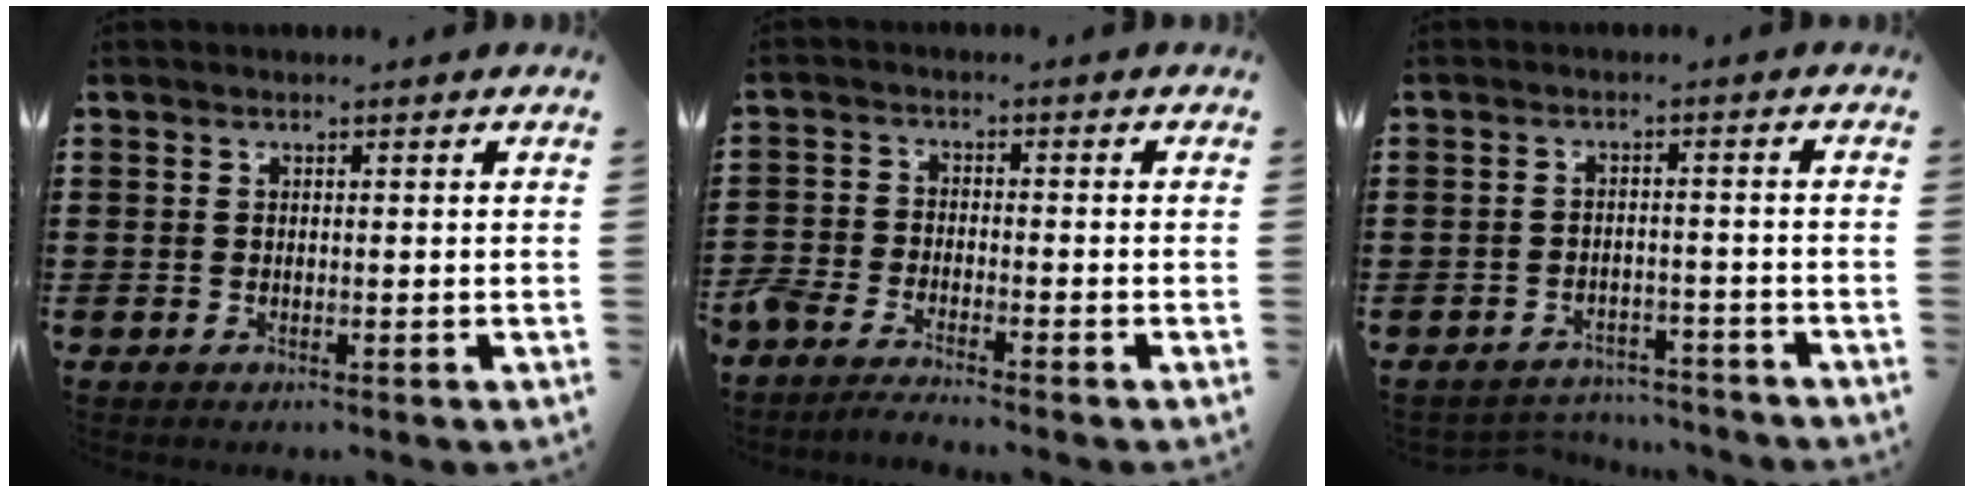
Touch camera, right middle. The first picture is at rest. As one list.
[{"total": 3.2, "force": [-3.2, 0.3, 0.4], "torque": [-0.026, -0.002, -0.071]}, {"total": 3.3, "force": [-3.2, 0.5, -0.2], "torque": [-0.006, -0.003, -0.069]}]